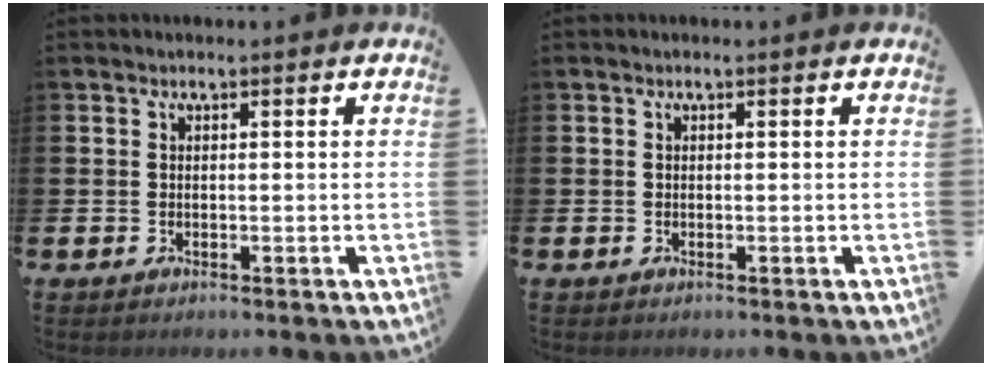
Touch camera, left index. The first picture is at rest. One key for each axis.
{"total": 0.0}